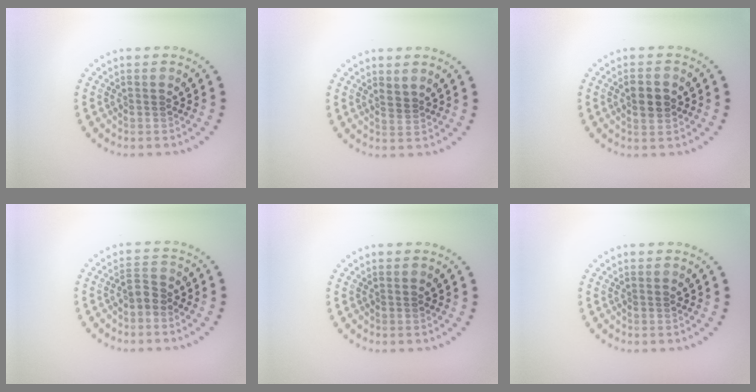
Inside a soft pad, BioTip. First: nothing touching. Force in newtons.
{"total": 0.9, "press": 0.6, "slide": 0.6}
{"total": 2.5, "press": 2.4, "slide": 0.3}
{"total": 1.8, "press": 1.5, "slide": 1.1}
{"total": 0.0}
{"total": 0.0}